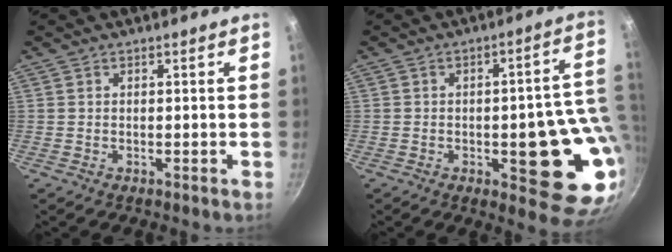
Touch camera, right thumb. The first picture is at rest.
{"total": 17.7, "force": [-1.9, 7.0, 16.1], "torque": [-0.132, 0.002, -0.024]}